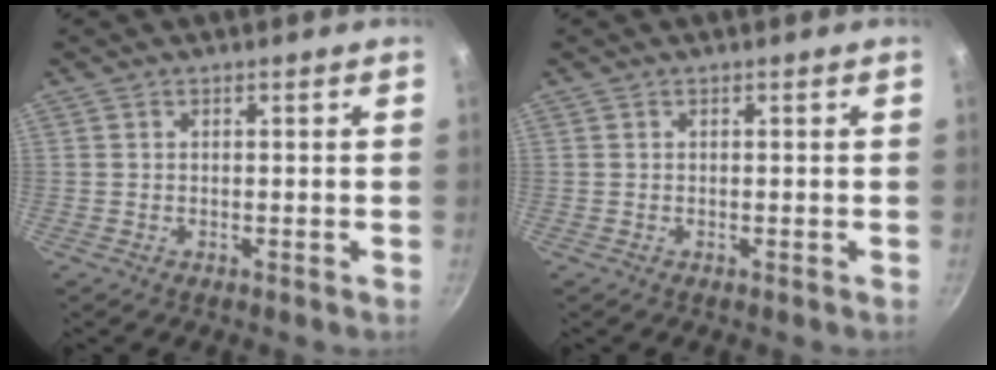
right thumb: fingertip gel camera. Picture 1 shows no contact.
{"total": 0.0}